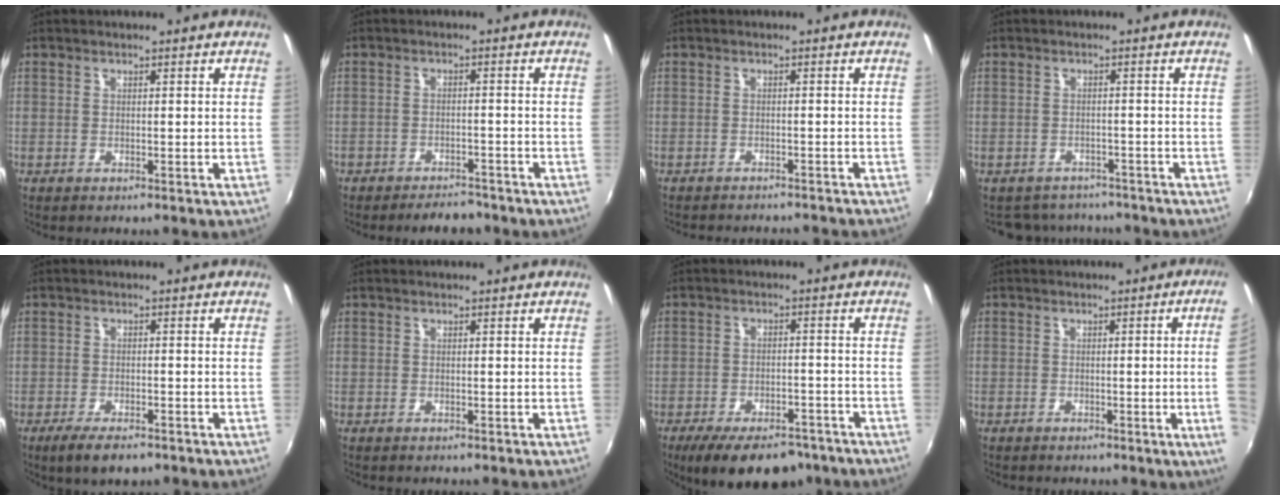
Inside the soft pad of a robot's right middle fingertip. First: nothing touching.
{"total": 6.1, "force": [-5.3, 2.5, 1.7], "torque": [-0.052, -0.002, -0.075]}
{"total": 7.9, "force": [-7.2, 1.4, 2.8], "torque": [-0.067, -0.013, -0.098]}
{"total": 7.6, "force": [-6.7, 3.1, 1.4], "torque": [-0.039, 0.003, -0.092]}
{"total": 5.7, "force": [-4.0, 1.9, 3.6], "torque": [-0.084, -0.015, -0.067]}
{"total": 0.0}
{"total": 13.8, "force": [-10.2, 5.8, 7.2], "torque": [-0.150, -0.015, -0.147]}
{"total": 7.3, "force": [-0.3, -1.5, 7.1], "torque": [-0.084, -0.009, -0.002]}